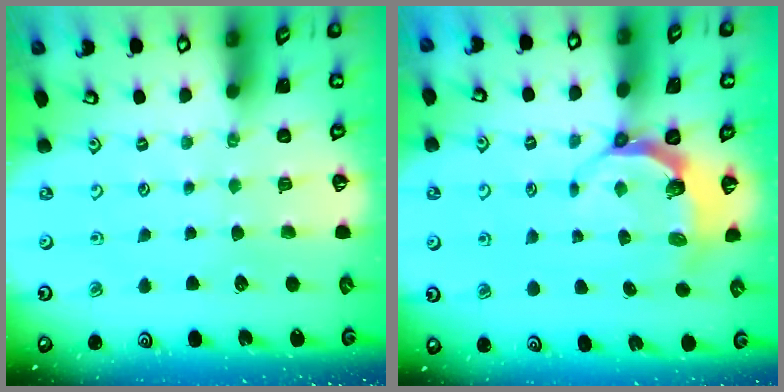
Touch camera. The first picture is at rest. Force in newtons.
{"total": 5.6, "press": 4.5, "slide": 3.3}